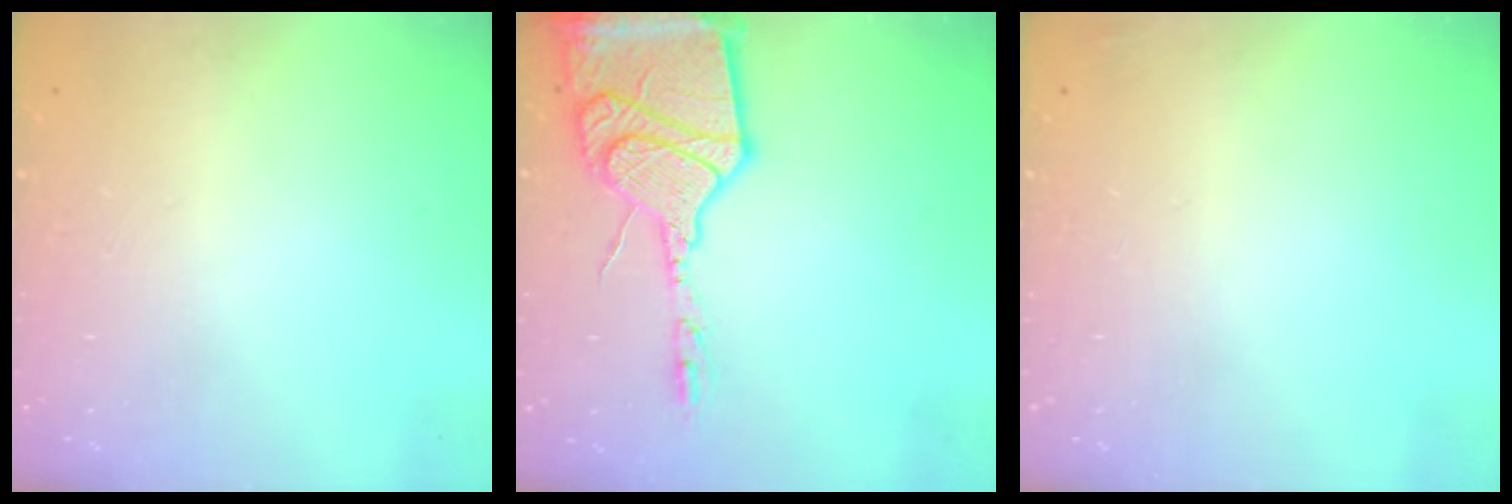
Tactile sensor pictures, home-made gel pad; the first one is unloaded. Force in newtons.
{"total": 24.1, "press": 21.5, "slide": 10.8}
{"total": 2.3, "press": 2.2, "slide": 0.8}